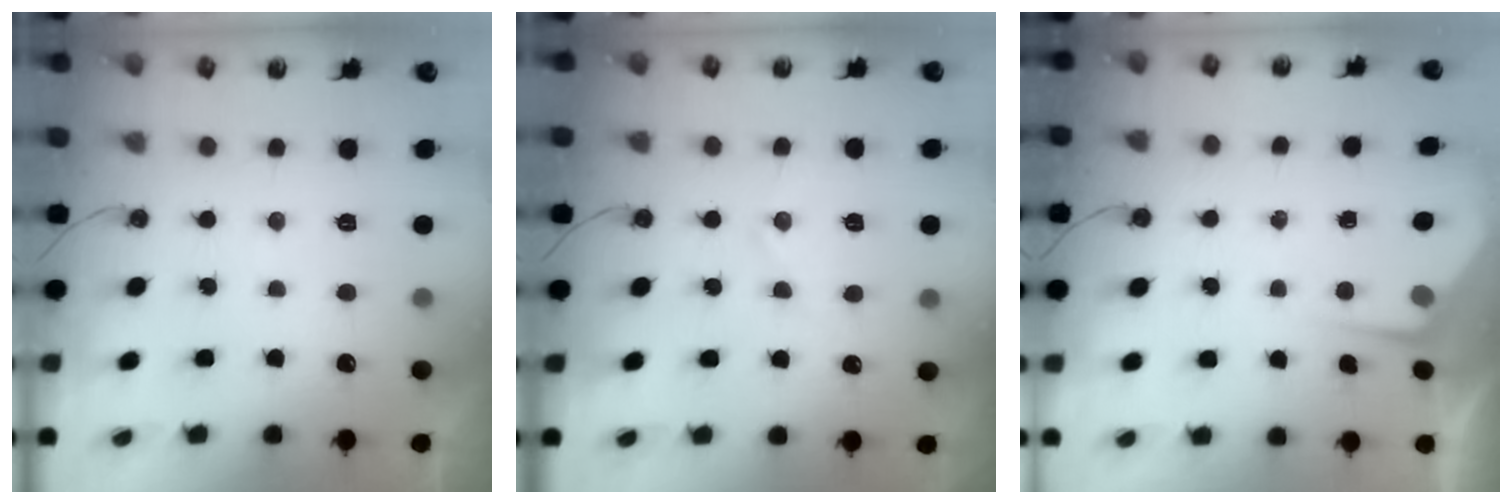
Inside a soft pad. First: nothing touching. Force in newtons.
{"total": 7.4, "press": 7.4, "slide": 0.4}
{"total": 2.9, "press": 2.9, "slide": 0.5}